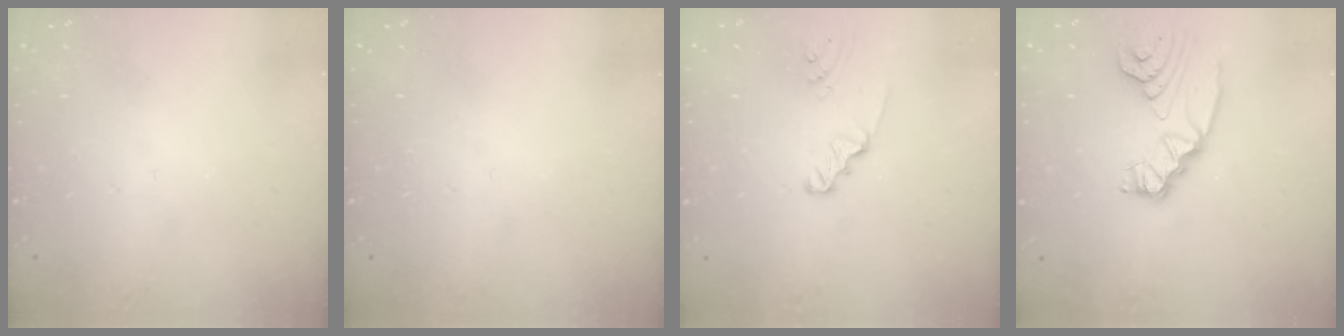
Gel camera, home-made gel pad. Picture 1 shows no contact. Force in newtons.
{"total": 0.0}
{"total": 2.3, "press": 2.3, "slide": 0.3}
{"total": 9.3, "press": 9.3, "slide": 0.8}